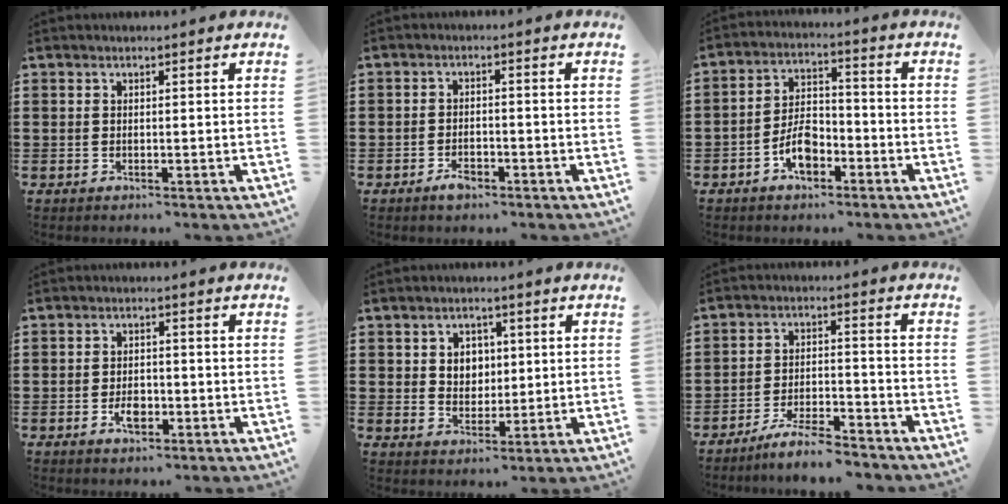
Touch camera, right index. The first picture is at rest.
{"total": 2.6, "force": [-1.7, 1.1, 1.6], "torque": [-0.027, 0.003, -0.032]}
{"total": 6.1, "force": [-3.1, 3.4, 4.1], "torque": [-0.086, 0.007, -0.061]}
{"total": 3.4, "force": [-1.2, 1.8, 2.6], "torque": [-0.053, 0.000, -0.024]}
{"total": 3.9, "force": [1.0, 3.5, 1.5], "torque": [-0.036, 0.009, 0.012]}
{"total": 6.3, "force": [-5.8, 0.3, 2.2], "torque": [-0.048, -0.001, -0.113]}